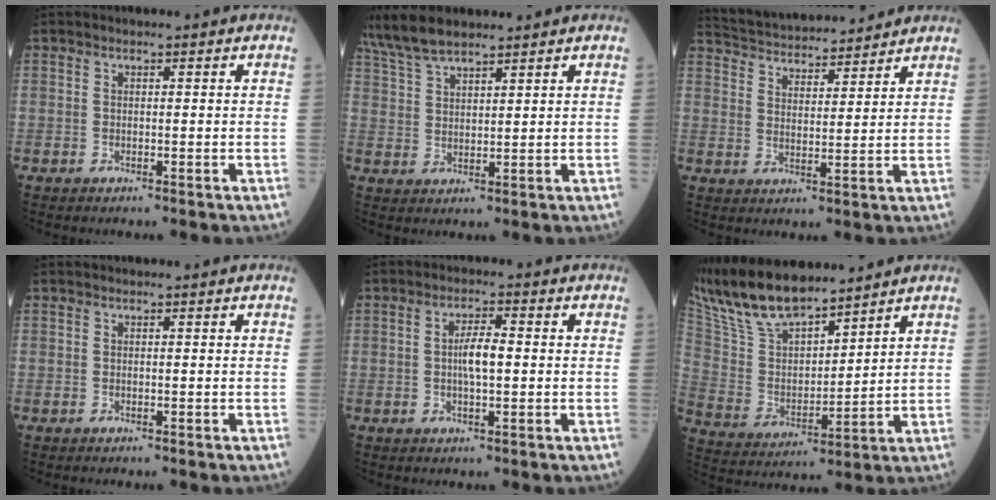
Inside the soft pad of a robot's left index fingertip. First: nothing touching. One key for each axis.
{"total": 8.4, "fx": 7.2, "fy": 1.5, "fz": 4.1, "tx": -0.096, "ty": 0.019, "tz": 0.144}
{"total": 15.1, "fx": 14.3, "fy": 2.5, "fz": 4.3, "tx": -0.077, "ty": 0.032, "tz": 0.226}
{"total": 0.0}
{"total": 4.0, "fx": -0.1, "fy": 0.9, "fz": 3.9, "tx": -0.073, "ty": 0.004, "tz": -0.005}
{"total": 16.5, "fx": 14.4, "fy": 3.6, "fz": 7.3, "tx": -0.159, "ty": 0.017, "tz": 0.286}